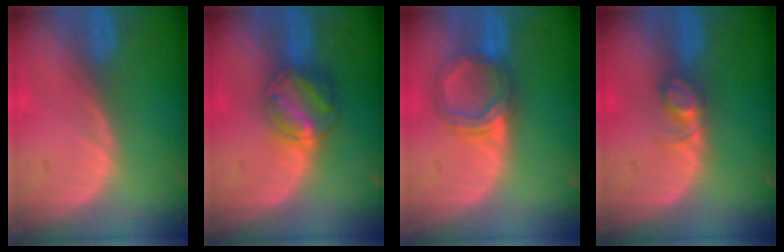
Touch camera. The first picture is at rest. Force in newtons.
{"total": 6.1, "press": 5.6, "slide": 2.4}
{"total": 5.4, "press": 5.1, "slide": 1.6}
{"total": 2.8, "press": 2.8, "slide": 0.4}